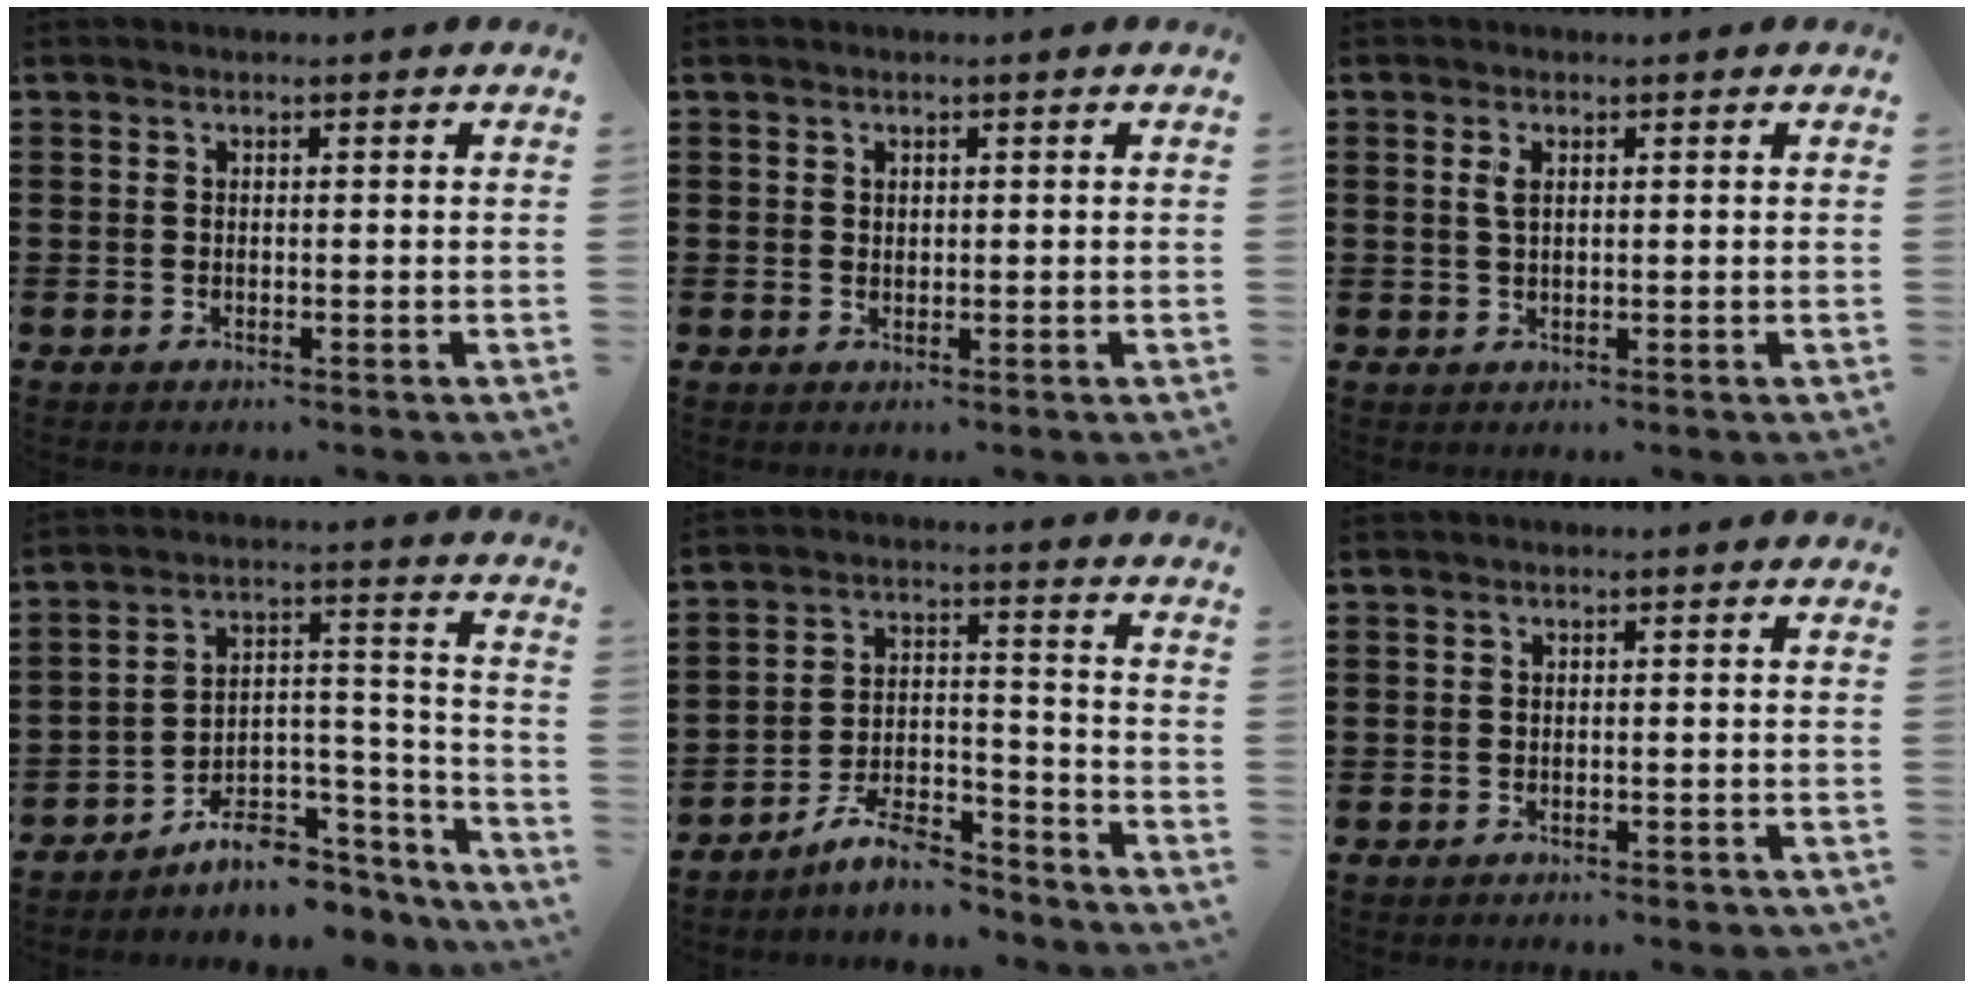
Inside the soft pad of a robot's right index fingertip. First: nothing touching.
{"total": 0.7, "force": [0.4, 0.6, 0.2], "torque": [-0.007, 0.001, 0.008]}
{"total": 1.8, "force": [0.6, 0.8, 1.6], "torque": [-0.034, 0.004, 0.009]}
{"total": 7.0, "force": [-6.2, 2.8, 1.7], "torque": [-0.021, 0.018, -0.113]}
{"total": 8.2, "force": [-7.3, 1.7, 3.2], "torque": [-0.056, 0.023, -0.137]}
{"total": 0.5, "force": [-0.5, 0.1, 0.3], "torque": [-0.009, -0.005, -0.007]}